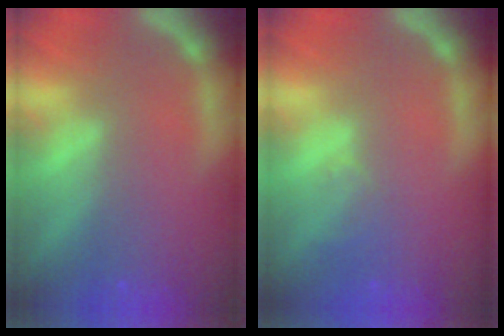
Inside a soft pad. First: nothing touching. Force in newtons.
{"total": 1.5}